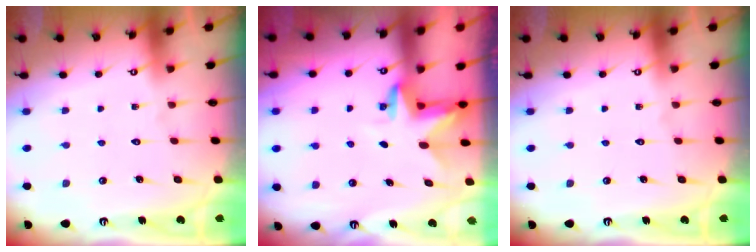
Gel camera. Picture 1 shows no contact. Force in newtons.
{"total": 3.4, "press": 3.4, "slide": 0.2}
{"total": 0.0}